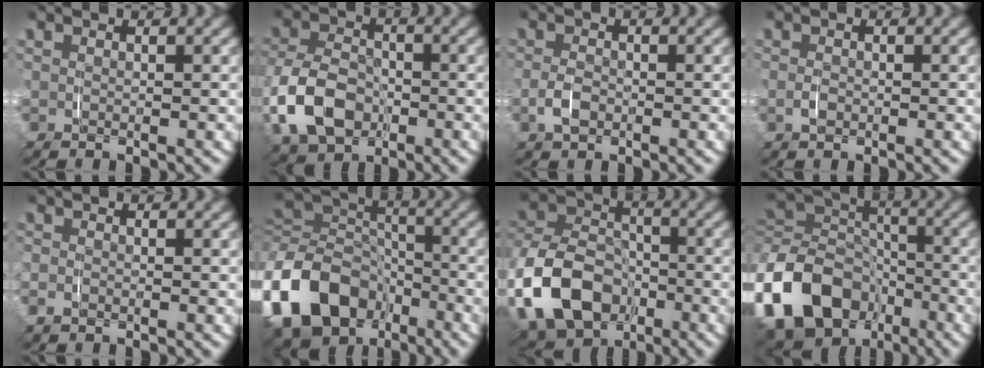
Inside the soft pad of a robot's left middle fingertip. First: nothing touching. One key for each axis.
{"total": 8.1, "fx": -2.0, "fy": 6.2, "fz": 4.9, "tx": -0.112, "ty": -0.014, "tz": -0.030}
{"total": 2.0, "fx": -0.6, "fy": 1.3, "fz": 1.4, "tx": -0.035, "ty": -0.002, "tz": -0.010}
{"total": 0.9, "fx": -0.3, "fy": 0.6, "fz": 0.6, "tx": -0.015, "ty": -0.002, "tz": -0.003}
{"total": 1.1, "fx": -0.5, "fy": 0.7, "fz": 0.6, "tx": -0.019, "ty": -0.005, "tz": -0.010}
{"total": 14.4, "fx": -5.3, "fy": 11.6, "fz": 6.7, "tx": -0.149, "ty": -0.043, "tz": -0.087}
{"total": 12.8, "fx": -4.2, "fy": 10.2, "fz": 6.5, "tx": -0.155, "ty": -0.041, "tz": -0.065}
{"total": 17.6, "fx": -7.0, "fy": 14.6, "fz": 7.0, "tx": -0.163, "ty": -0.050, "tz": -0.120}